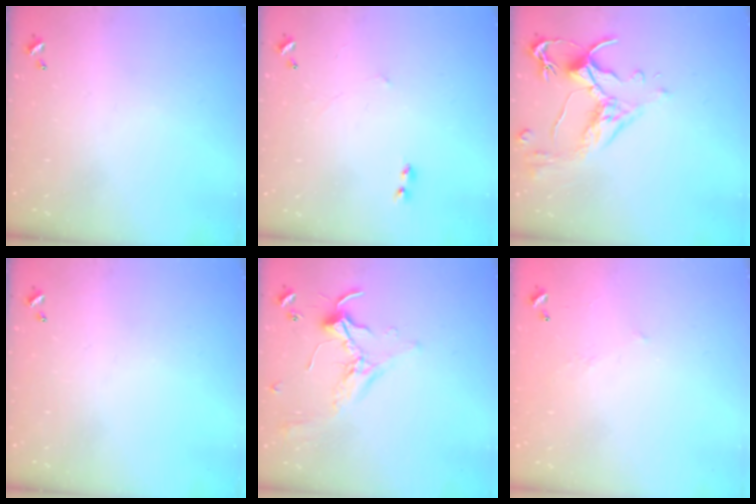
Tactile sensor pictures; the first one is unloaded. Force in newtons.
{"total": 2.3, "press": 2.3, "slide": 0.3}
{"total": 2.5, "press": 2.2, "slide": 1.3}
{"total": 0.0}
{"total": 1.7, "press": 1.6, "slide": 0.2}
{"total": 5.7, "press": 5.6, "slide": 0.9}